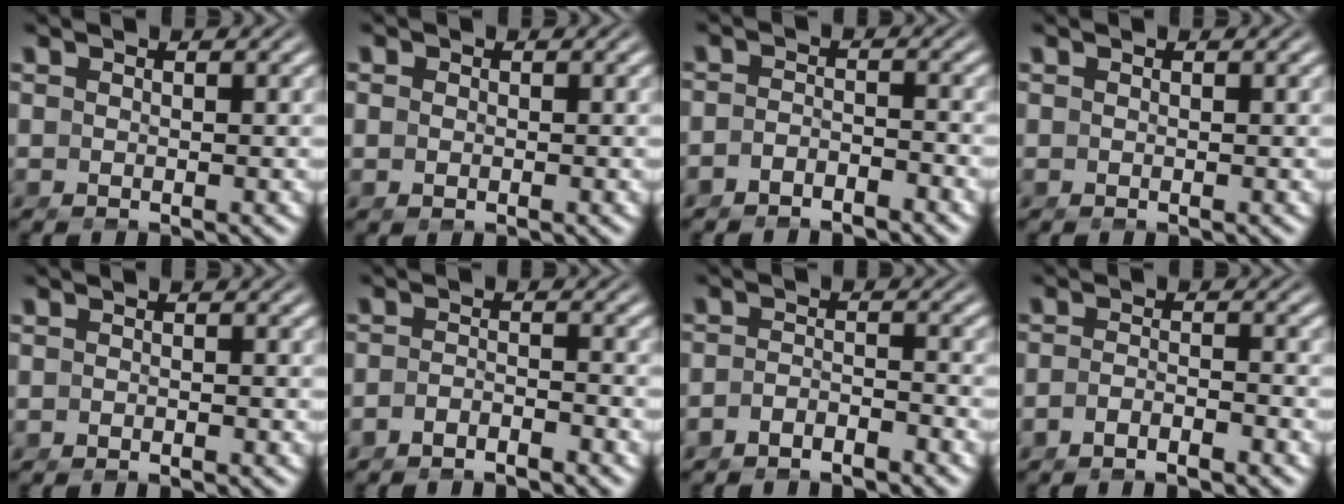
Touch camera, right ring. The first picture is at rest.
{"total": 0.8, "force": [-0.1, 0.6, 0.6], "torque": [-0.016, -0.007, 0.002]}
{"total": 2.7, "force": [-2.6, 0.8, 0.4], "torque": [-0.007, -0.009, -0.044]}
{"total": 0.0}
{"total": 0.9, "force": [-0.9, -0.2, 0.0], "torque": [-0.003, -0.004, -0.013]}
{"total": 2.8, "force": [-2.7, 0.5, 0.5], "torque": [-0.010, -0.007, -0.044]}
{"total": 3.0, "force": [-2.8, 0.8, 0.6], "torque": [-0.009, -0.009, -0.046]}
{"total": 2.6, "force": [-2.4, 0.1, 1.0], "torque": [-0.016, -0.004, -0.041]}